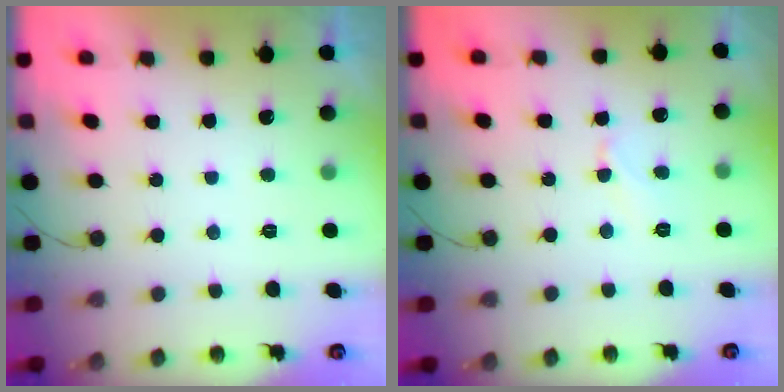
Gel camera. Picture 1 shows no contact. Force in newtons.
{"total": 4.5, "press": 4.5, "slide": 0.7}